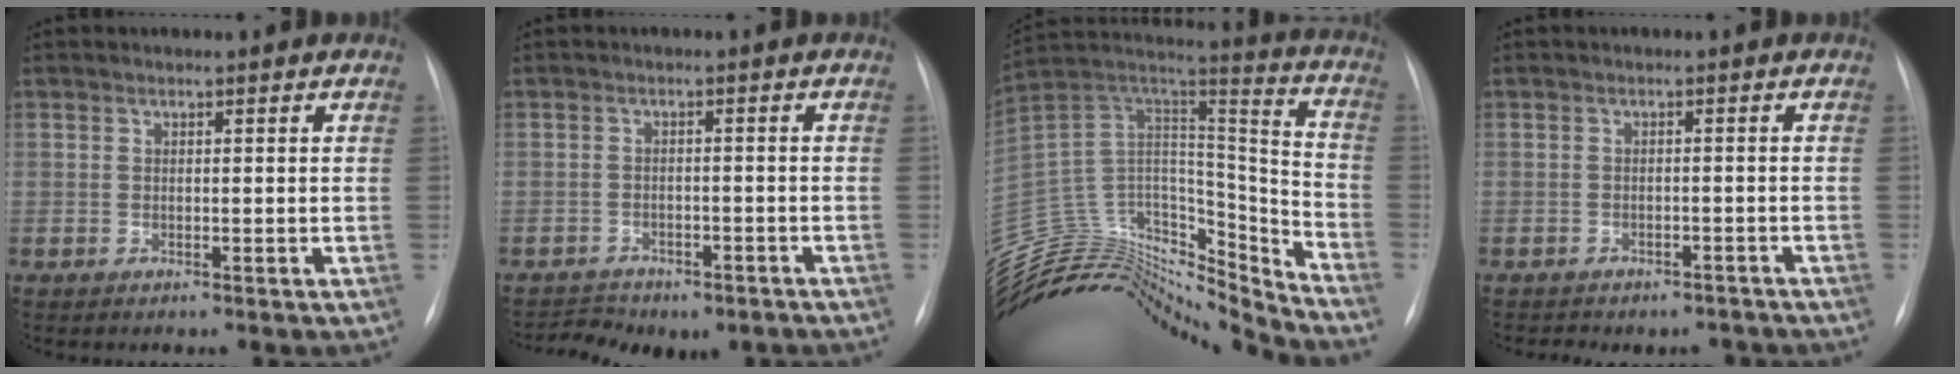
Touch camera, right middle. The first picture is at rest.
{"total": 8.0, "force": [-6.3, 4.2, 2.6], "torque": [-0.037, 0.016, -0.075]}
{"total": 28.3, "force": [-26.8, 5.8, 6.9], "torque": [-0.178, 0.047, -0.434]}
{"total": 6.9, "force": [-5.9, 3.3, 1.5], "torque": [-0.018, 0.014, -0.063]}